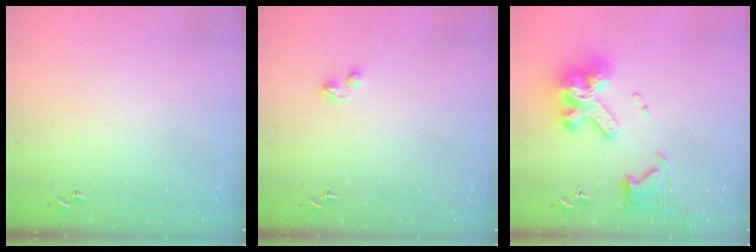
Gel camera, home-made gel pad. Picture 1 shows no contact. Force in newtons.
{"total": 2.9, "press": 2.9, "slide": 0.4}
{"total": 19.8, "press": 19.7, "slide": 2.4}